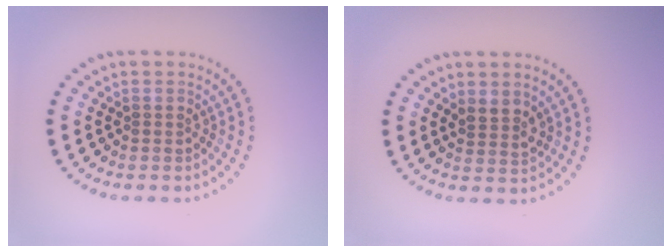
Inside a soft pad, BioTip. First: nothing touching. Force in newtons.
{"total": 1.7, "press": 1.4, "slide": 0.9}